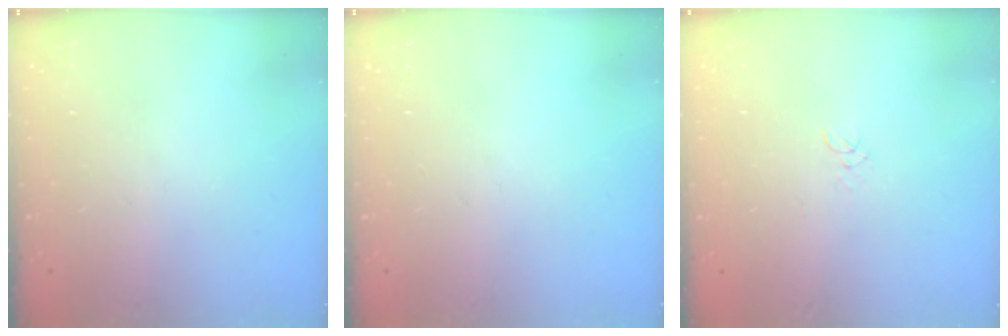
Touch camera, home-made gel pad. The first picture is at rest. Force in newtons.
{"total": 0.0}
{"total": 3.5, "press": 3.5, "slide": 0.2}